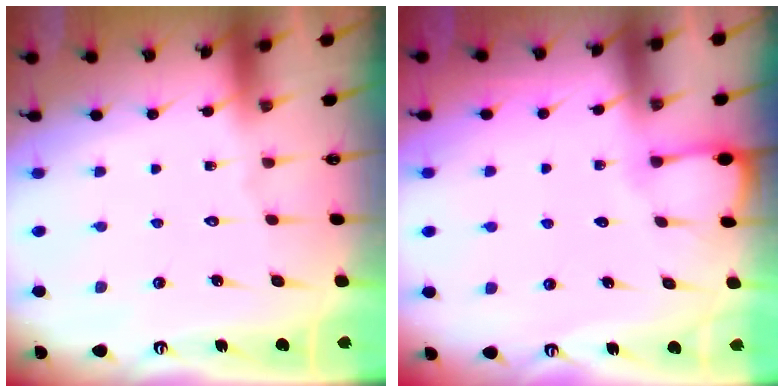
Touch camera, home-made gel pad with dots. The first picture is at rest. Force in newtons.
{"total": 2.8, "press": 2.8, "slide": 0.4}